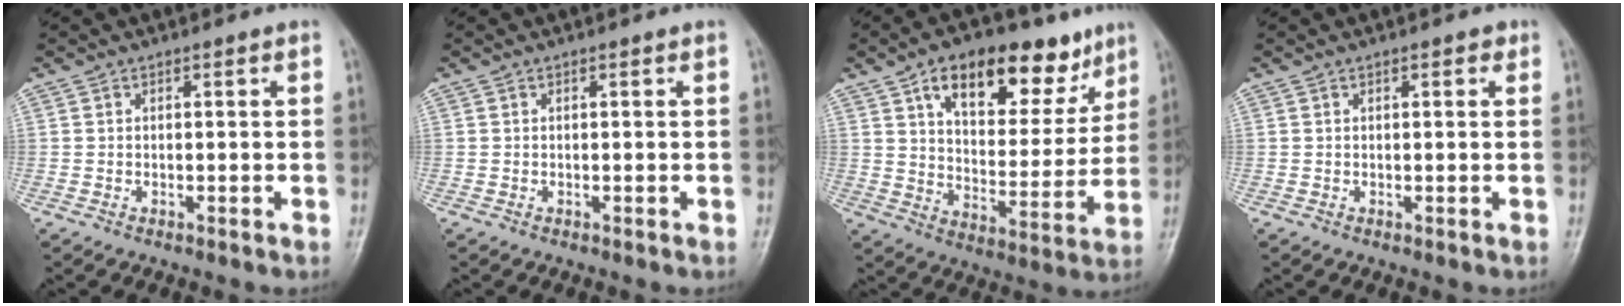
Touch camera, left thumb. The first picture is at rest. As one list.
[{"total": 0.0}, {"total": 20.2, "force": [11.5, 10.5, 12.9], "torque": [-0.140, -0.035, 0.179]}, {"total": 1.5, "force": [0.7, 0.7, 1.1], "torque": [-0.010, 0.000, 0.007]}]